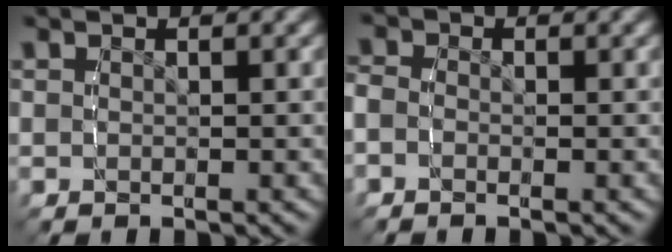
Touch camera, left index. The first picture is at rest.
{"total": 2.7, "force": [-0.5, 2.4, 1.1], "torque": [-0.032, 0.003, -0.022]}